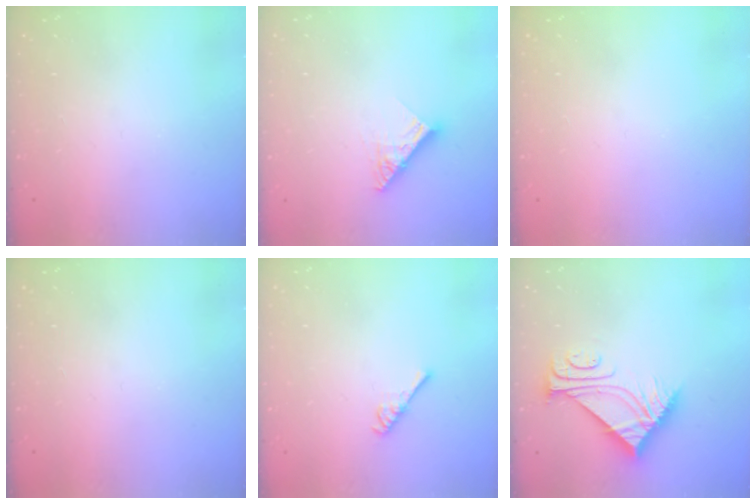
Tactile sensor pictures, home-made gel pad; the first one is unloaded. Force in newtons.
{"total": 10.0, "press": 9.9, "slide": 1.1}
{"total": 0.0}
{"total": 0.0}
{"total": 3.8, "press": 3.7, "slide": 0.6}
{"total": 9.0, "press": 9.0, "slide": 0.1}